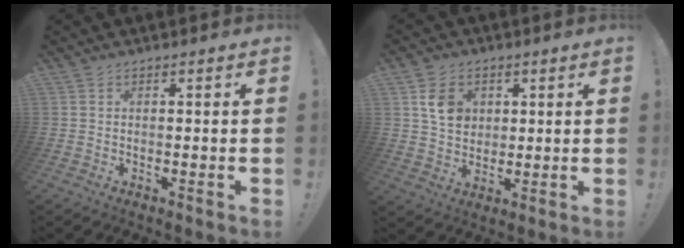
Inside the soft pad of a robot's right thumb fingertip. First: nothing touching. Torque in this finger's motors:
{"motor_torque": [0.05, 0.09, 0.28, 0.18, 0.01]}